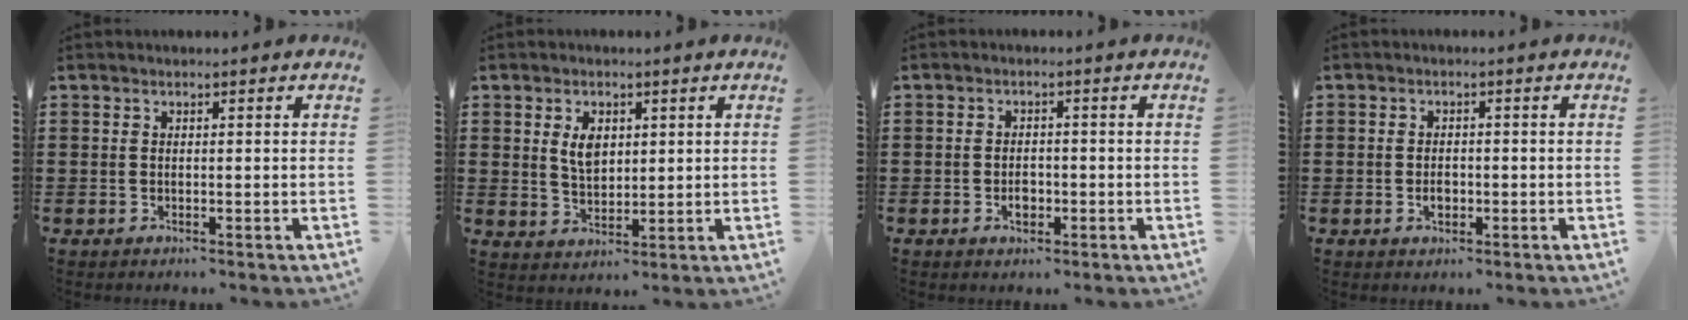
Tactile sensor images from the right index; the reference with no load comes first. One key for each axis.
{"total": 4.3, "fx": 1.5, "fy": 2.7, "fz": 3.0, "tx": -0.060, "ty": 0.007, "tz": 0.023}
{"total": 2.4, "fx": -0.8, "fy": 1.4, "fz": 1.7, "tx": -0.034, "ty": 0.002, "tz": -0.015}
{"total": 1.9, "fx": -0.5, "fy": 1.3, "fz": 1.2, "tx": -0.025, "ty": 0.002, "tz": -0.010}